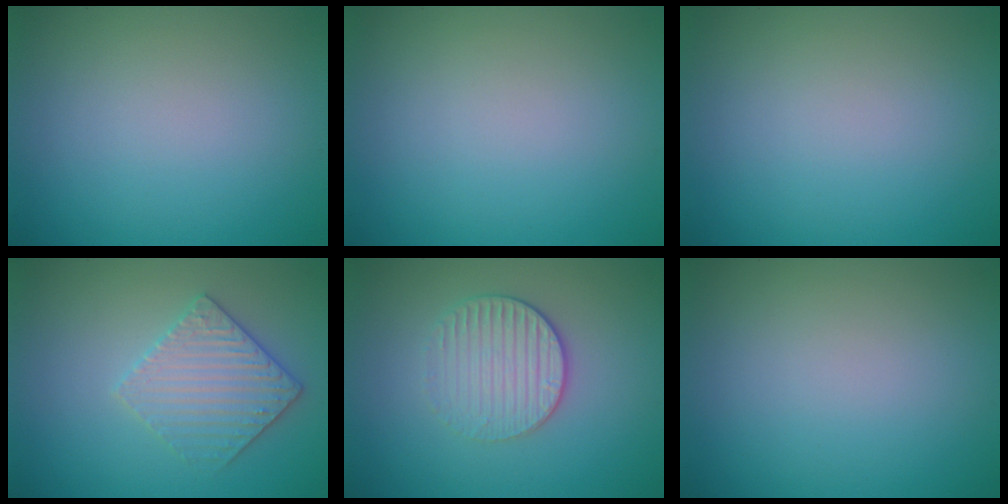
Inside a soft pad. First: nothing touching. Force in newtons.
{"total": 0.0}
{"total": 0.0}
{"total": 3.2, "press": 3.0, "slide": 1.1}
{"total": 3.0, "press": 2.7, "slide": 1.3}
{"total": 0.0}